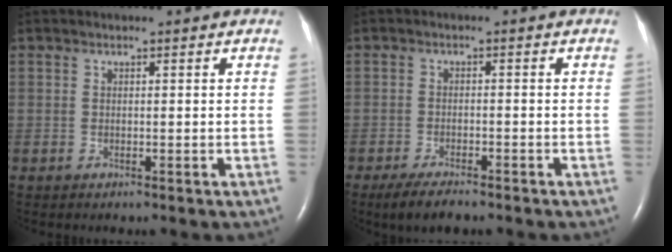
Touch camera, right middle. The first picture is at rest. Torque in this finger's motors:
{"motor_torque": [0.21, -0.21, 0.06, 0.03]}